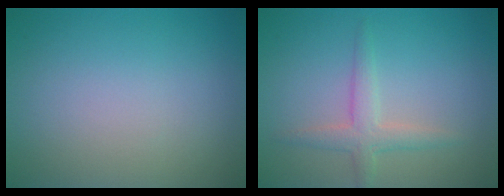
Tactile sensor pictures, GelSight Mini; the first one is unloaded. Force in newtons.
{"total": 2.5, "press": 2.4, "slide": 0.3}